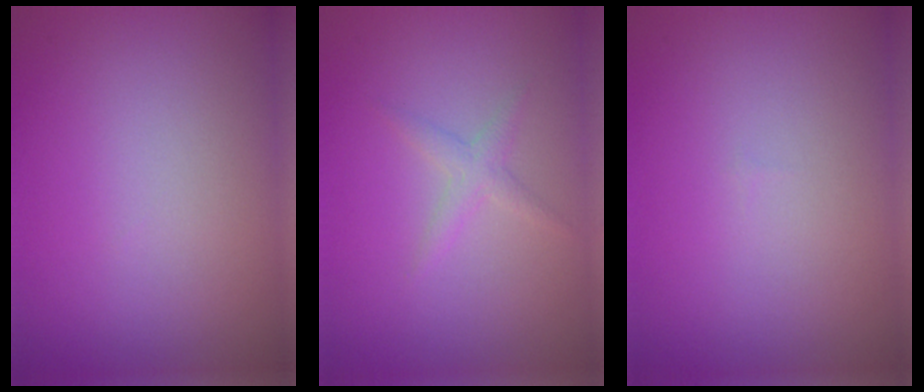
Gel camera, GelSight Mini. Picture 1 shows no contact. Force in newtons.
{"total": 1.3, "press": 1.3, "slide": 0.1}
{"total": 0.0}